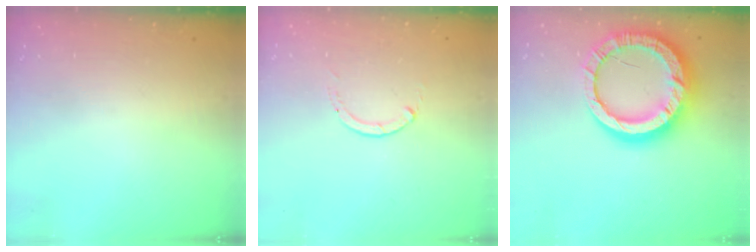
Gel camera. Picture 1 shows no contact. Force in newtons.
{"total": 0.0}
{"total": 21.5, "press": 21.5, "slide": 1.8}